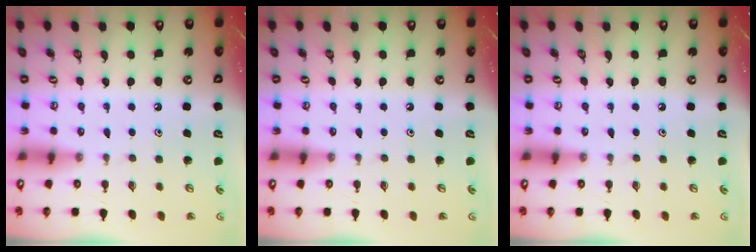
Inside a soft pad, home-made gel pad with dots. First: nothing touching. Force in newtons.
{"total": 0.0}
{"total": 0.0}